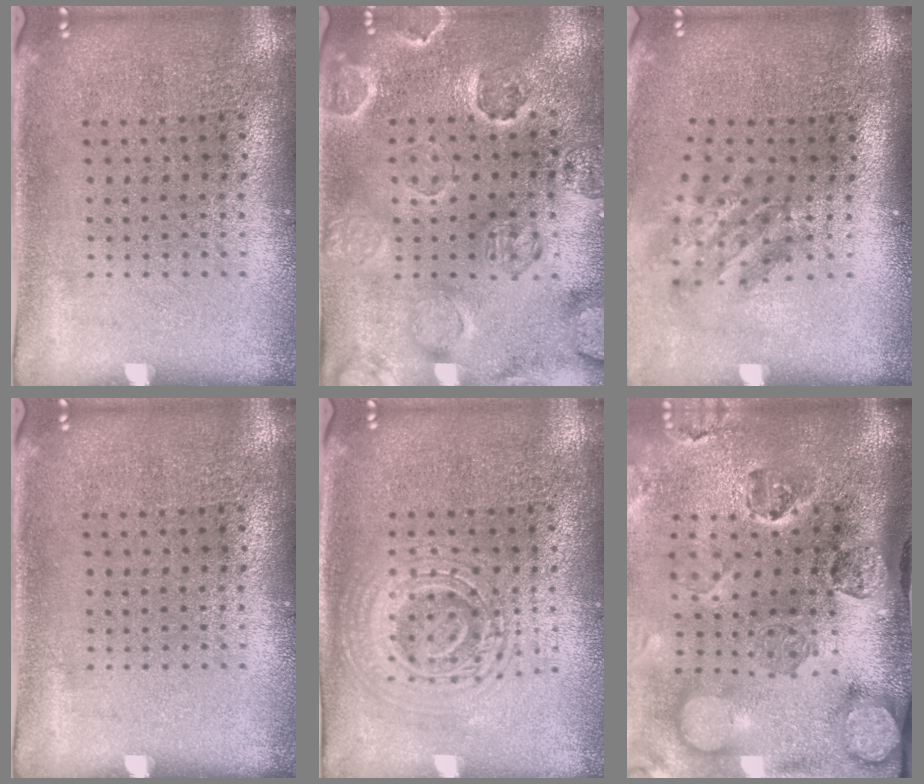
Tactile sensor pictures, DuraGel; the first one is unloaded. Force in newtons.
{"total": 2.6, "press": 2.4, "slide": 0.8}
{"total": 1.9, "press": 1.2, "slide": 1.4}
{"total": 0.0}
{"total": 2.5, "press": 2.4, "slide": 0.5}
{"total": 5.0, "press": 3.6, "slide": 3.5}